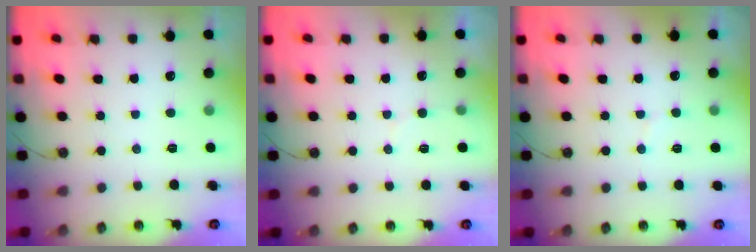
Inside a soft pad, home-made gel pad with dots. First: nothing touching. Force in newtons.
{"total": 2.5, "press": 2.5, "slide": 0.1}
{"total": 3.2, "press": 3.2, "slide": 0.2}